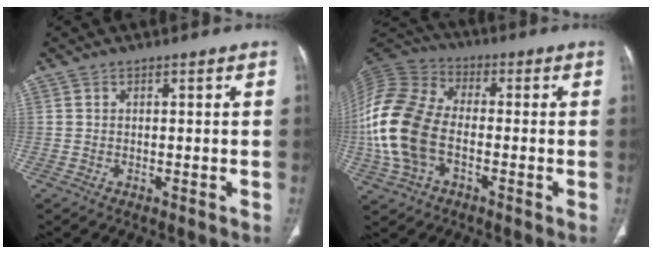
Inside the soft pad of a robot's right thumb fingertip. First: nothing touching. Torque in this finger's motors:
{"motor_torque": [-0.02, 1.45, 2.14, -0.34, 0.24]}